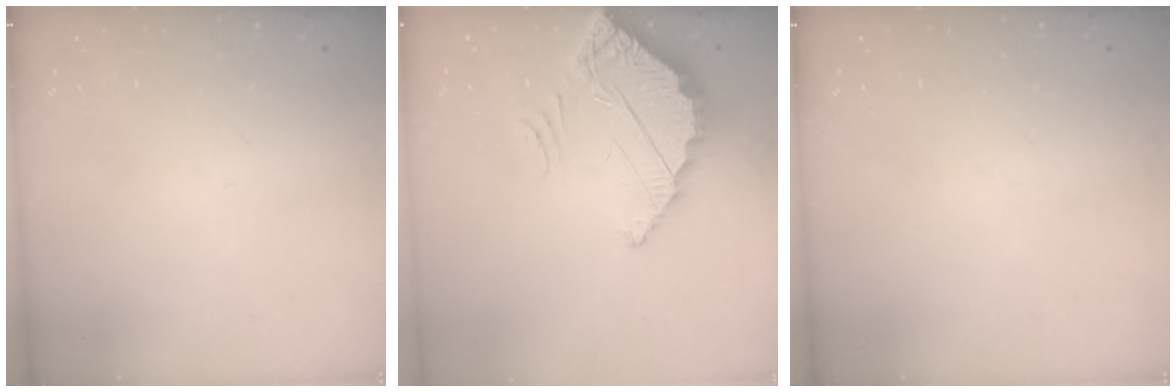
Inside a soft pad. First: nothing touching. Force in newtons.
{"total": 4.3, "press": 4.3, "slide": 0.3}
{"total": 0.0}